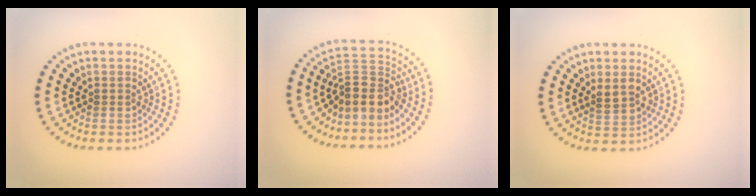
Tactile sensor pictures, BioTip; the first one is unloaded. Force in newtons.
{"total": 3.7, "press": 2.9, "slide": 2.3}
{"total": 2.1, "press": 2.0, "slide": 0.6}